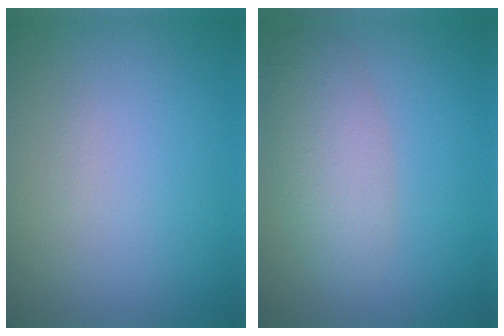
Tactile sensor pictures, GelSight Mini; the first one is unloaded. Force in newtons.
{"total": 3.9, "press": 3.9, "slide": 0.1}